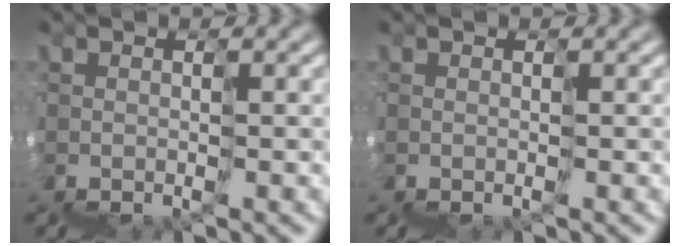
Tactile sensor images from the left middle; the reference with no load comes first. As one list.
[{"total": 0.0}]